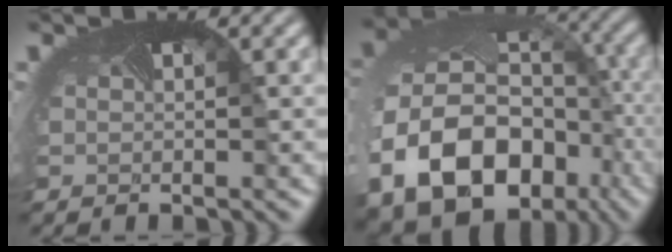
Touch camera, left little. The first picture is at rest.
{"total": 17.5, "force": [-6.2, 13.6, 9.1], "torque": [-0.218, -0.053, -0.081]}